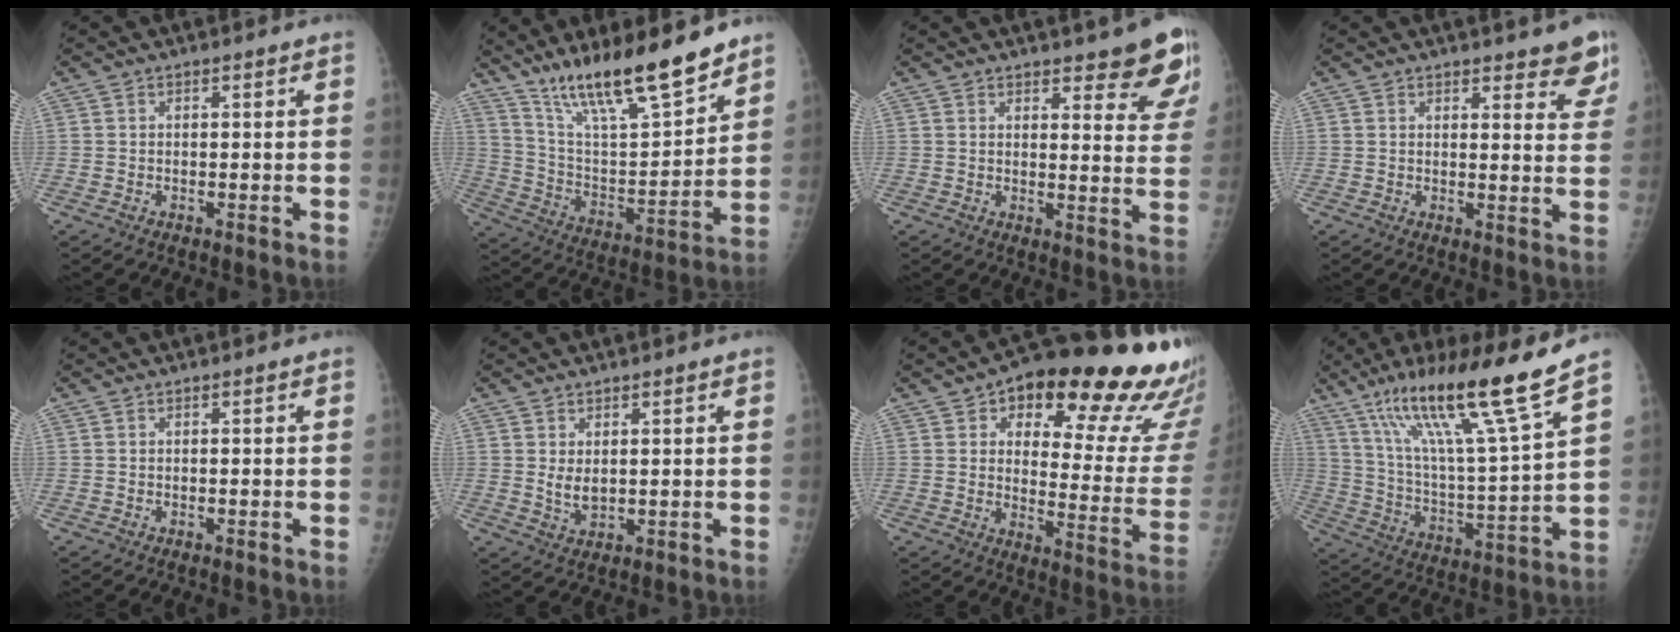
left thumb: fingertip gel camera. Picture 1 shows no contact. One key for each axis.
{"total": 20.0, "fx": 15.3, "fy": 3.9, "fz": 12.4, "tx": -0.182, "ty": -0.081, "tz": 0.273}
{"total": 10.5, "fx": 7.9, "fy": 2.9, "fz": 6.3, "tx": -0.041, "ty": -0.045, "tz": 0.083}
{"total": 7.3, "fx": 6.0, "fy": 2.1, "fz": 3.6, "tx": -0.010, "ty": -0.033, "tz": 0.059}
{"total": 0.0}
{"total": 3.4, "fx": 1.1, "fy": 1.7, "fz": 2.8, "tx": -0.044, "ty": -0.016, "tz": 0.026}
{"total": 26.4, "fx": 16.4, "fy": 9.6, "fz": 18.4, "tx": -0.193, "ty": -0.063, "tz": 0.209}
{"total": 20.5, "fx": 14.0, "fy": 0.1, "fz": 14.9, "tx": -0.236, "ty": -0.067, "tz": 0.245}